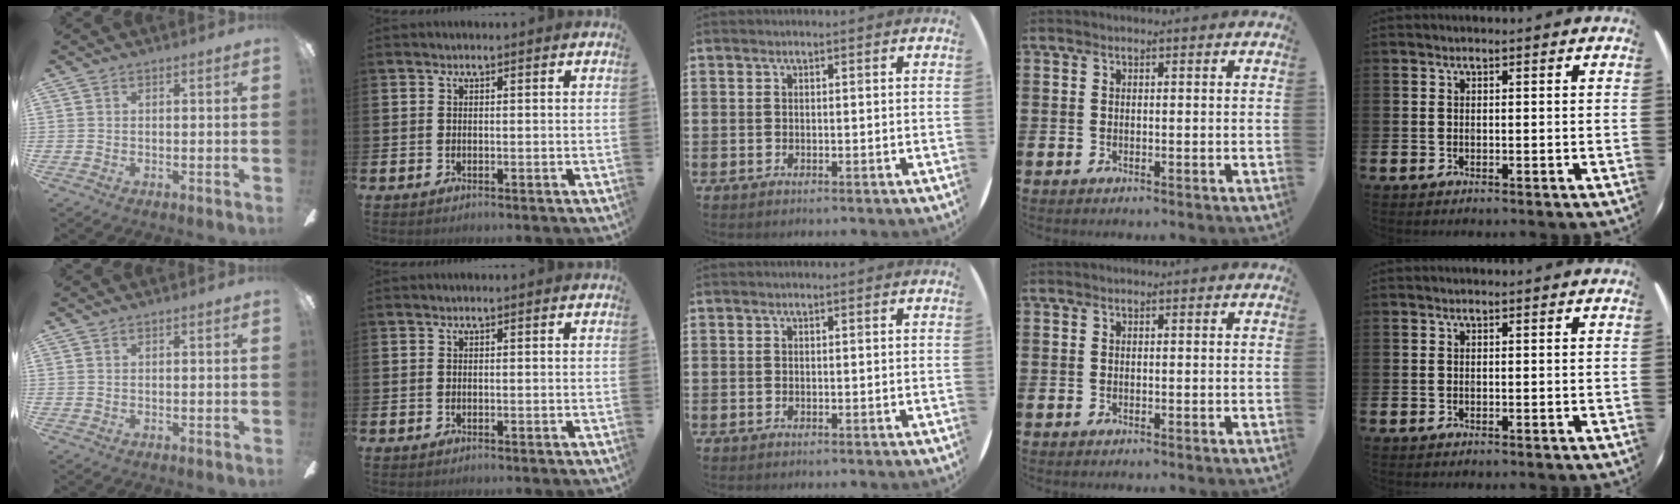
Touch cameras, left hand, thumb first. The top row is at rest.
{}